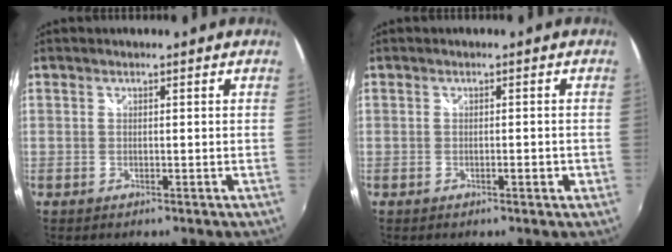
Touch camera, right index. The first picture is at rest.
{"total": 1.5, "force": [-0.5, 0.4, 1.3], "torque": [-0.017, 0.005, -0.005]}